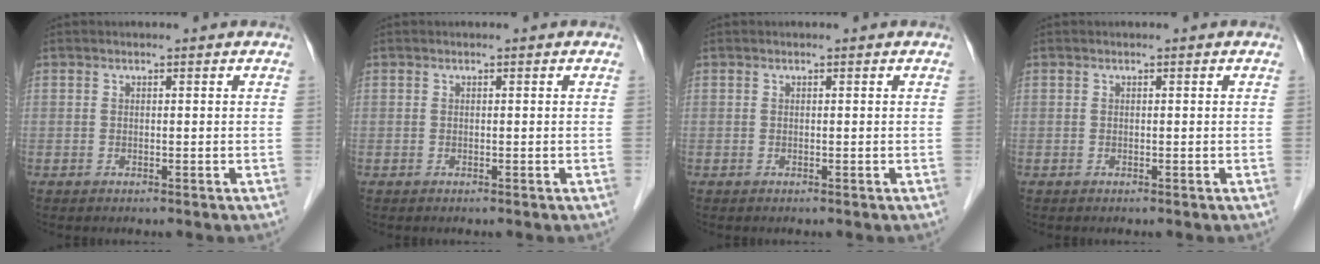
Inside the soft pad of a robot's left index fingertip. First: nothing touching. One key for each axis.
{"total": 0.0}
{"total": 0.0}
{"total": 0.0}